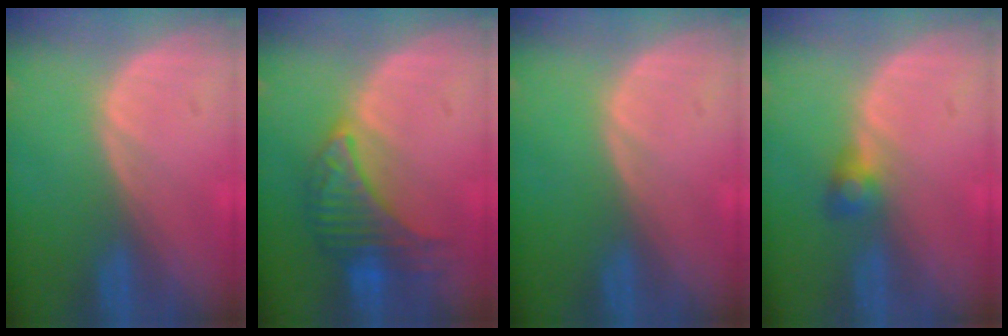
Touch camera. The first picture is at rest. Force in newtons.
{"total": 7.2, "press": 7.2, "slide": 0.2}
{"total": 0.0}
{"total": 2.5, "press": 2.5, "slide": 0.5}